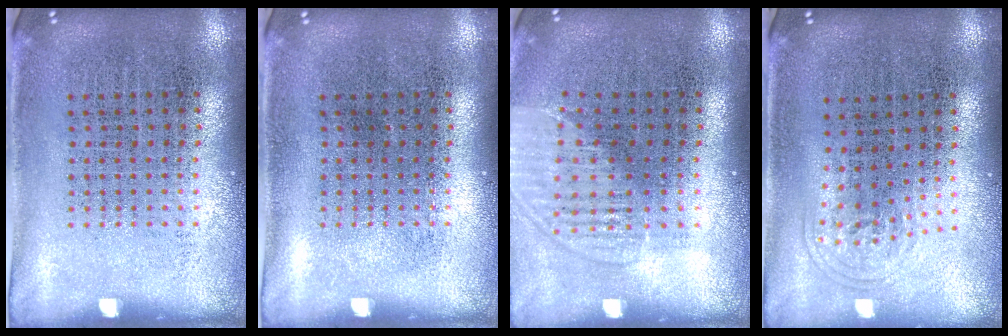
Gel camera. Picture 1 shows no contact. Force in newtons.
{"total": 0.0}
{"total": 1.5, "press": 1.3, "slide": 0.6}
{"total": 0.9, "press": 0.7, "slide": 0.6}